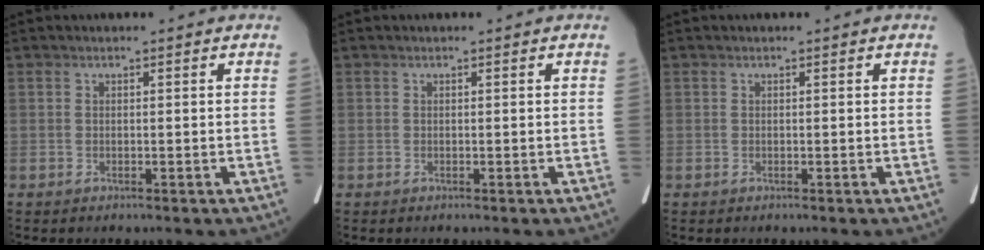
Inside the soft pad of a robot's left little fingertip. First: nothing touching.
{"total": 0.0}
{"total": 0.0}